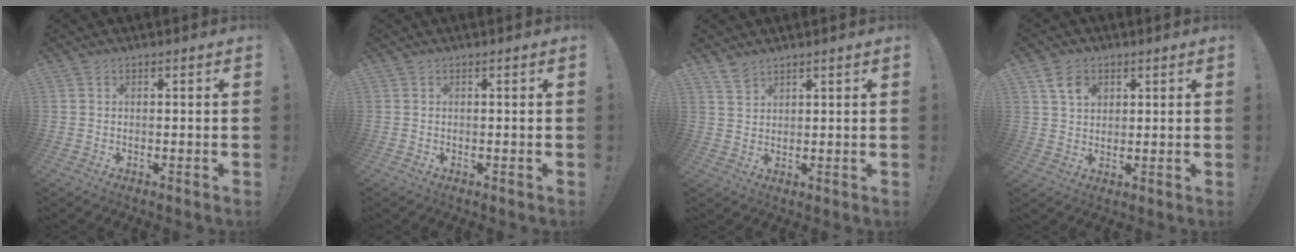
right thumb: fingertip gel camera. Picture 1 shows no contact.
{"total": 0.0}
{"total": 2.4, "force": [2.0, 0.9, 0.8], "torque": [-0.009, -0.015, 0.037]}
{"total": 6.1, "force": [3.0, 4.2, 3.2], "torque": [-0.049, -0.006, 0.055]}